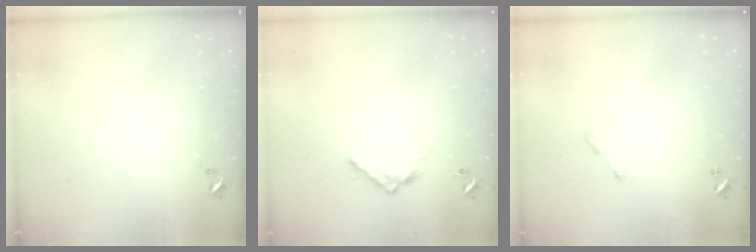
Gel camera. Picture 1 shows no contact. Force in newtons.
{"total": 6.5, "press": 6.5, "slide": 0.3}
{"total": 4.7, "press": 4.7, "slide": 0.3}